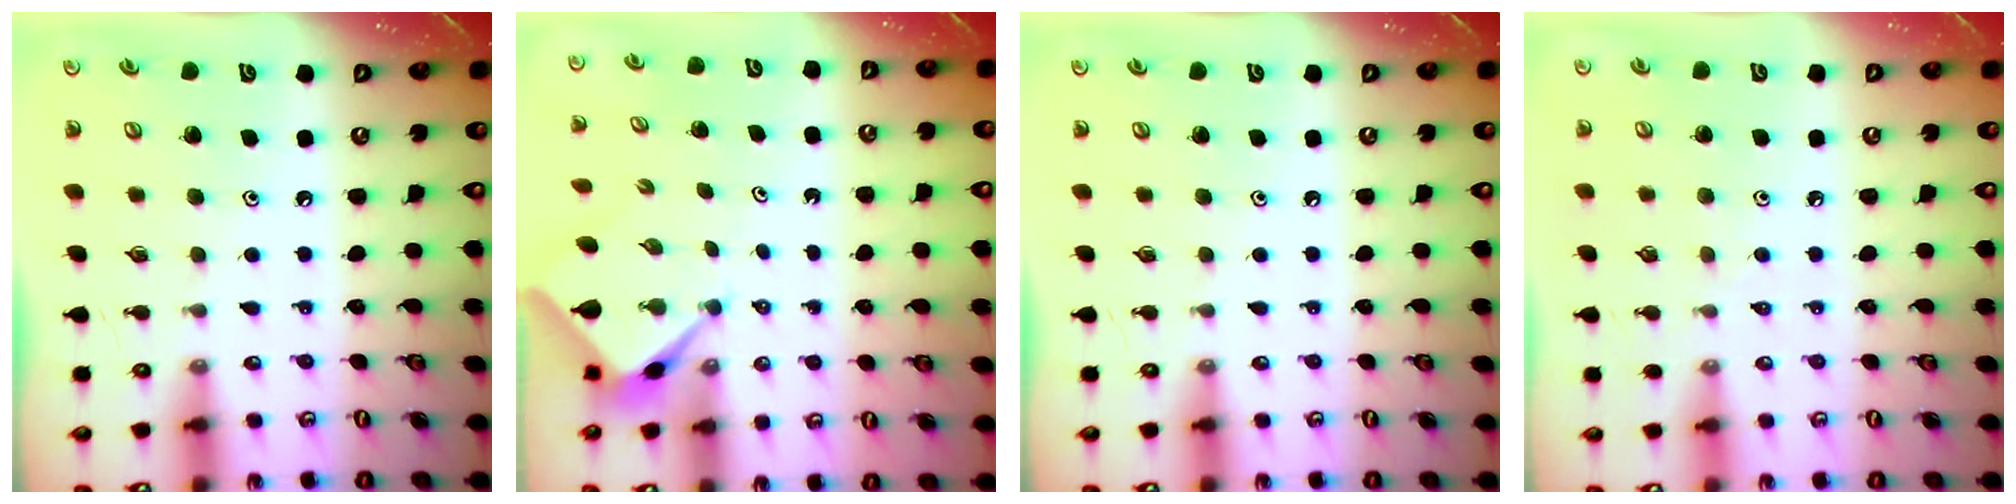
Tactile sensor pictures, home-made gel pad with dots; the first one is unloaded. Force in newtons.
{"total": 2.4, "press": 2.4, "slide": 0.3}
{"total": 0.0}
{"total": 3.0, "press": 3.0, "slide": 0.7}